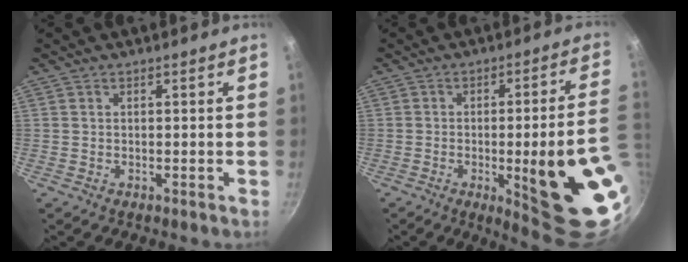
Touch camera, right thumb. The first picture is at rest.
{"total": 20.1, "force": [-4.9, 3.7, 19.1], "torque": [-0.224, 0.012, -0.052]}